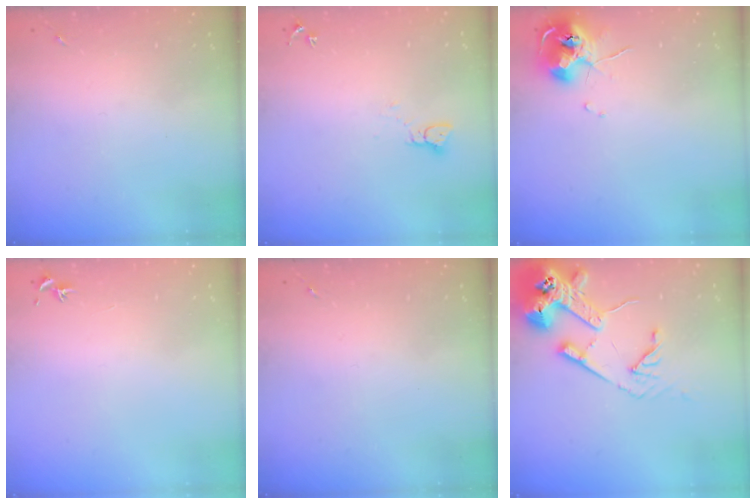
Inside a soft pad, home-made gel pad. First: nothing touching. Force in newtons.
{"total": 2.1, "press": 2.1, "slide": 0.2}
{"total": 10.1, "press": 9.9, "slide": 1.5}
{"total": 0.7, "press": 0.7, "slide": 0.3}
{"total": 0.0}
{"total": 16.6, "press": 16.5, "slide": 2.0}